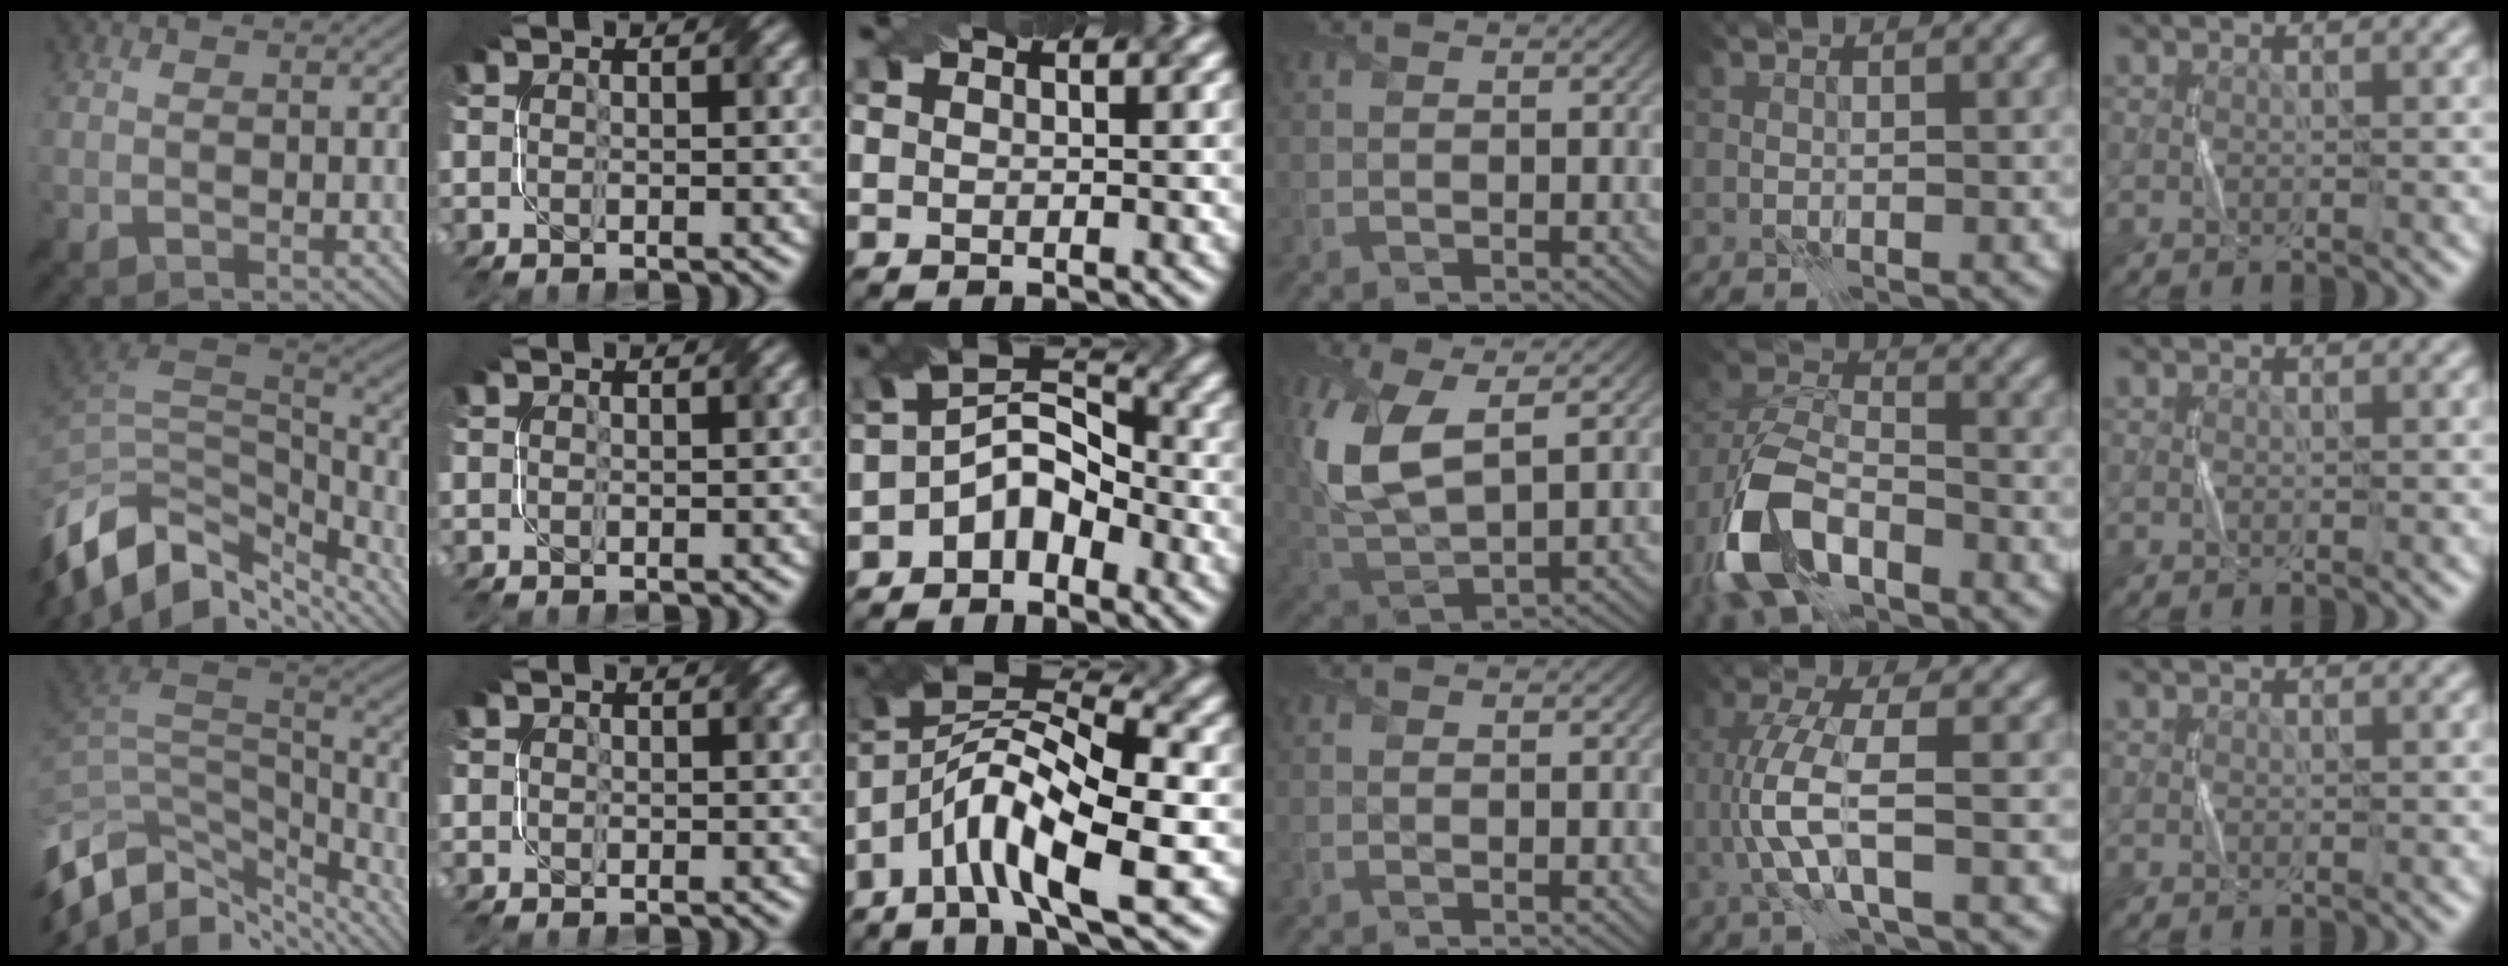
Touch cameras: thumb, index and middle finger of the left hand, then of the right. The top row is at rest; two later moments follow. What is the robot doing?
{"motion": "twist", "object": "screw"}